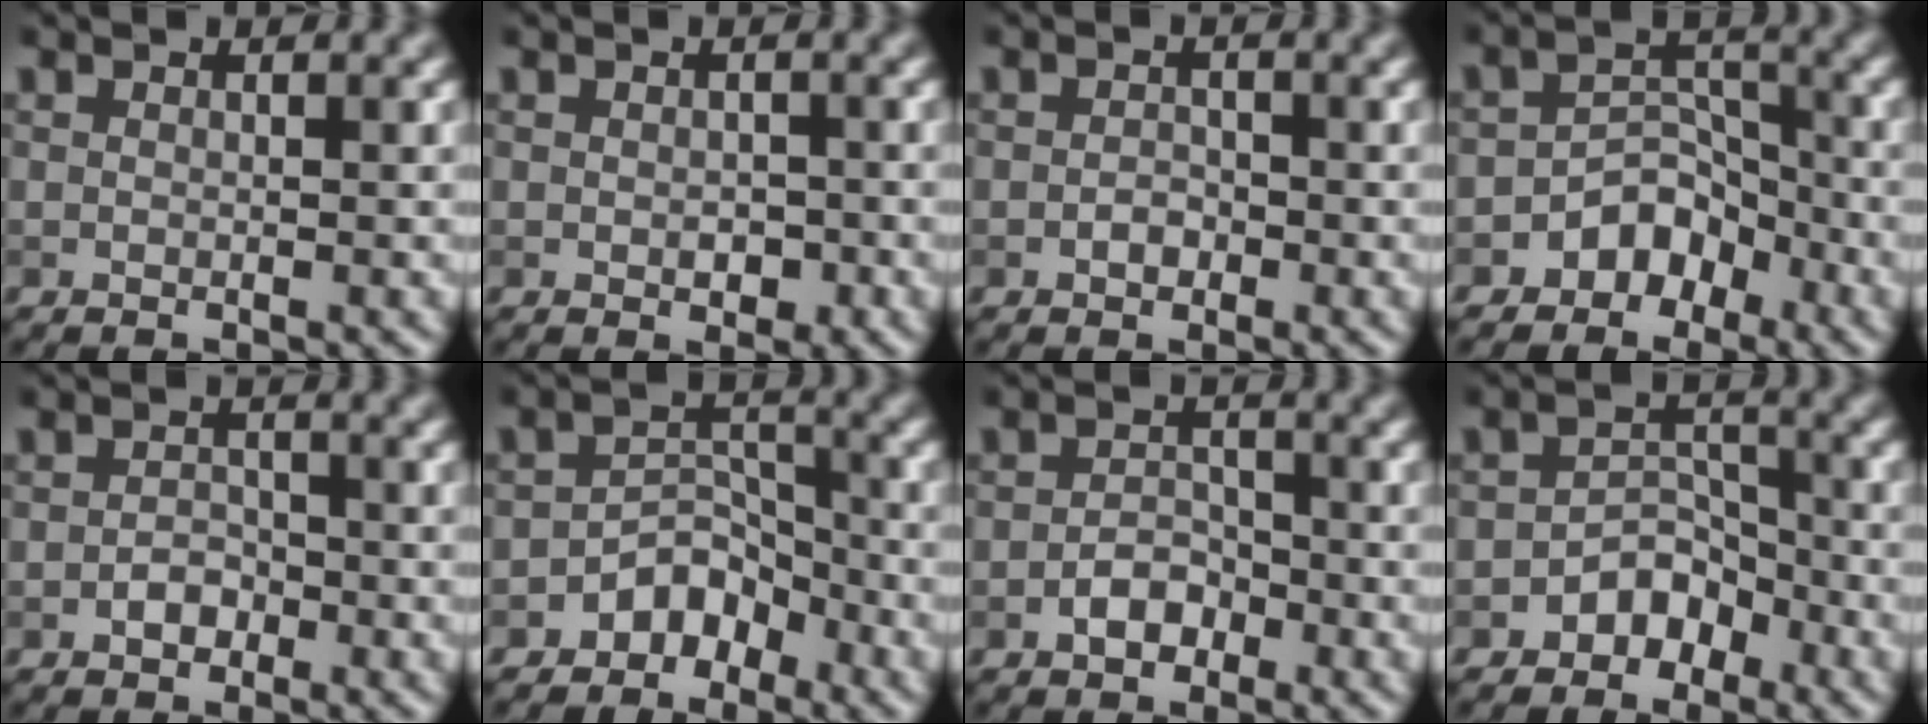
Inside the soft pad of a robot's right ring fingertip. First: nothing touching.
{"total": 1.4, "force": [-0.2, 0.9, 1.0], "torque": [-0.014, -0.004, -0.003]}
{"total": 1.1, "force": [-0.5, 0.8, 0.6], "torque": [-0.009, 0.001, -0.010]}
{"total": 3.6, "force": [-2.3, 2.5, 1.3], "torque": [-0.005, 0.008, -0.039]}
{"total": 1.5, "force": [-0.8, 1.1, 0.8], "torque": [-0.010, 0.004, -0.014]}
{"total": 3.3, "force": [-2.1, 2.2, 1.2], "torque": [-0.004, 0.011, -0.037]}
{"total": 2.3, "force": [-1.2, 1.5, 1.2], "torque": [-0.017, 0.006, -0.024]}
{"total": 3.0, "force": [-1.9, 2.0, 1.1], "torque": [-0.003, 0.011, -0.031]}